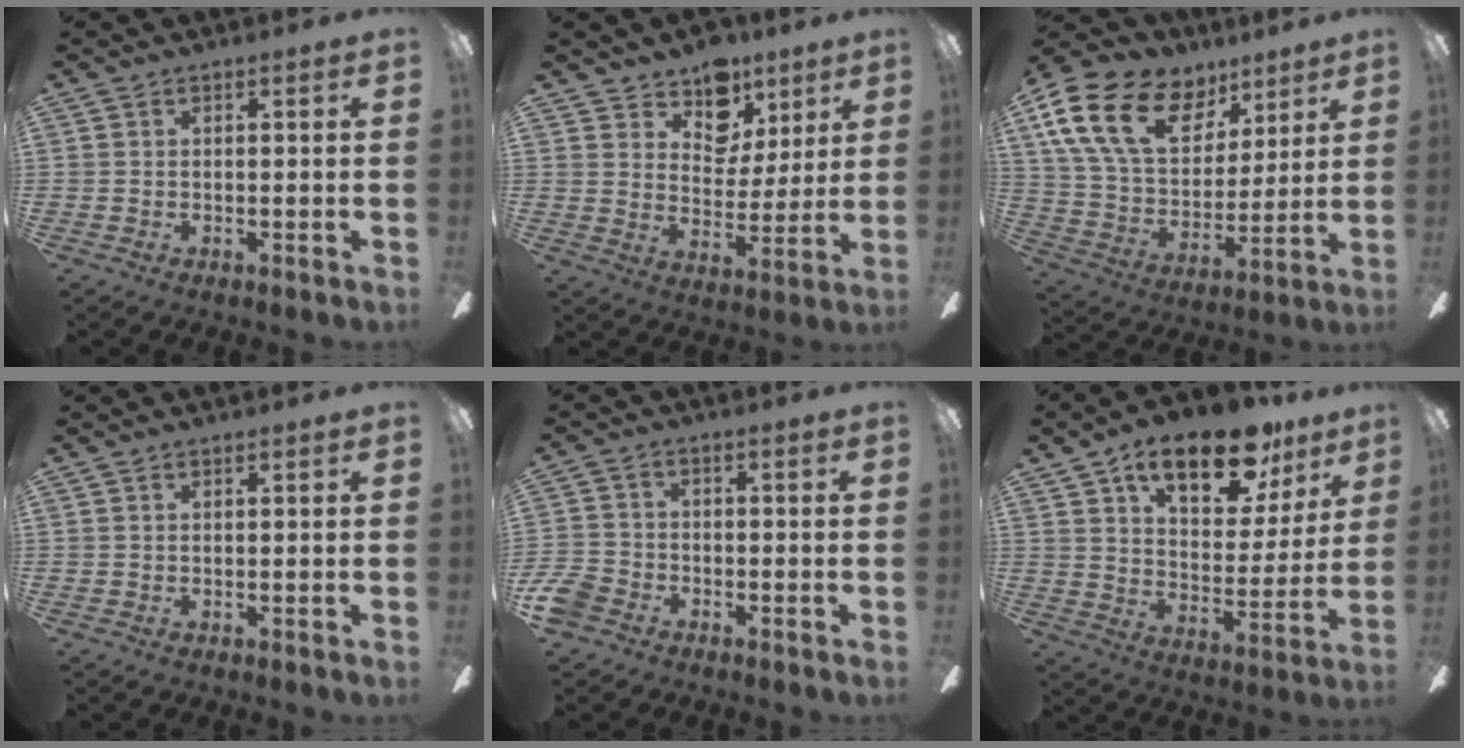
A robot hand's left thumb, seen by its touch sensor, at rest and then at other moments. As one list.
[{"total": 11.2, "force": [7.9, 7.4, 2.9], "torque": [-0.052, -0.057, 0.149]}, {"total": 22.4, "force": [11.7, 14.0, 13.1], "torque": [-0.261, -0.046, 0.212]}, {"total": 0.7, "force": [0.4, 0.3, 0.5], "torque": [-0.009, 0.002, 0.007]}, {"total": 5.9, "force": [-3.5, 4.0, 2.5], "torque": [-0.068, 0.015, -0.070]}, {"total": 19.1, "force": [12.8, 8.7, 11.3], "torque": [-0.163, -0.066, 0.214]}]